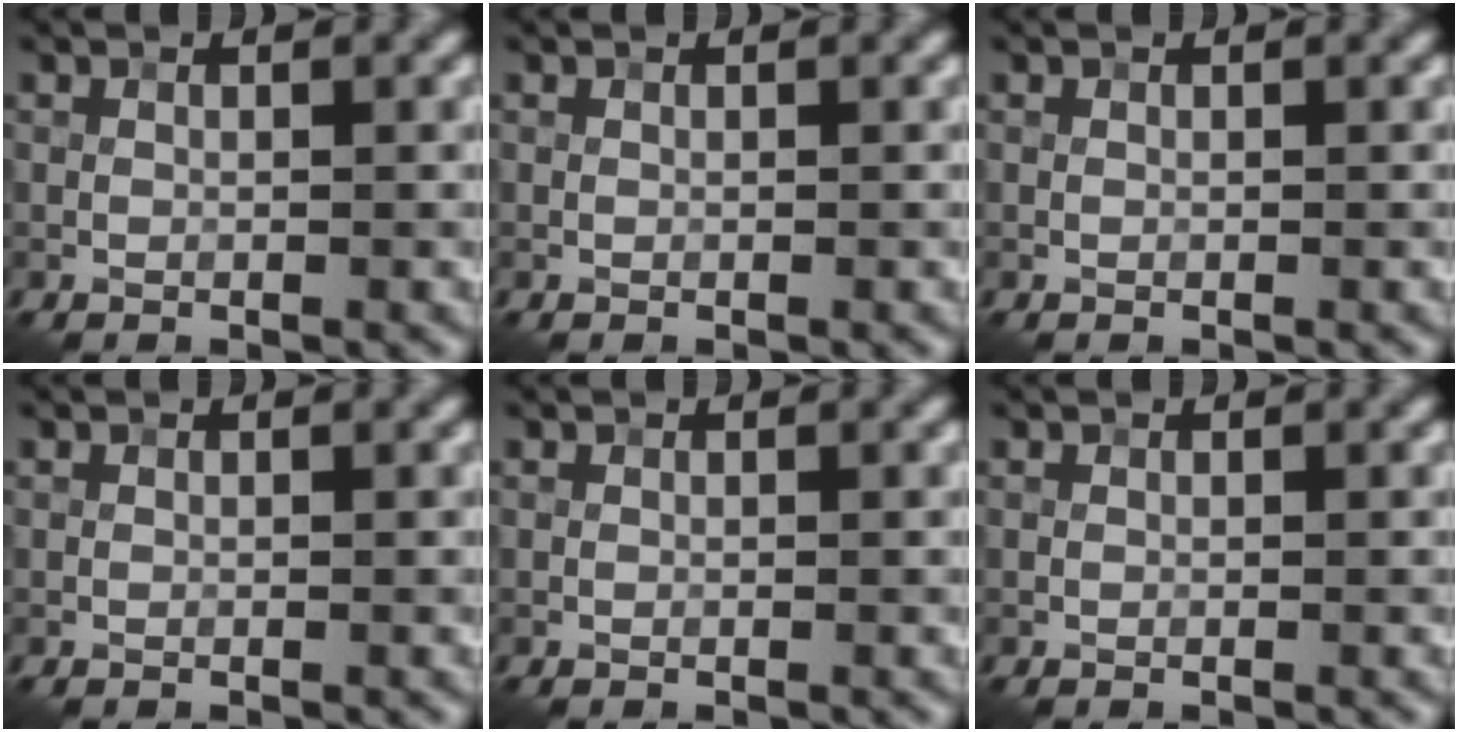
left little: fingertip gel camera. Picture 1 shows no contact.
{"total": 0.0}
{"total": 0.0}
{"total": 0.0}
{"total": 0.0}
{"total": 0.0}